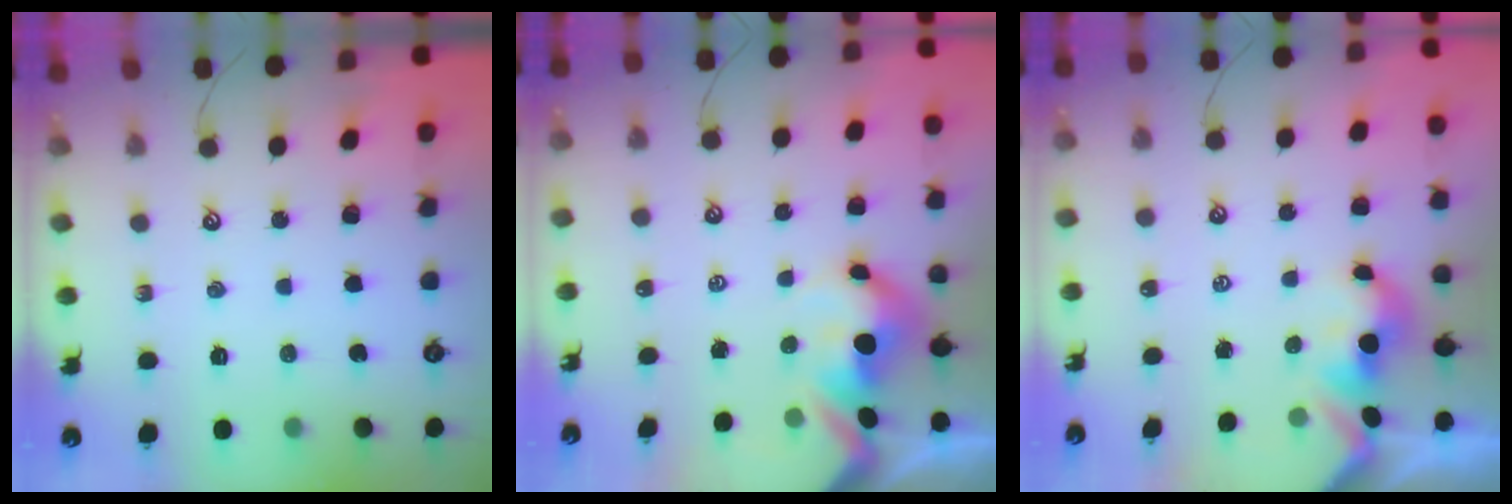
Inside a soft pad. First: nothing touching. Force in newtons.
{"total": 7.5, "press": 7.5, "slide": 0.9}
{"total": 1.7, "press": 1.7, "slide": 0.2}